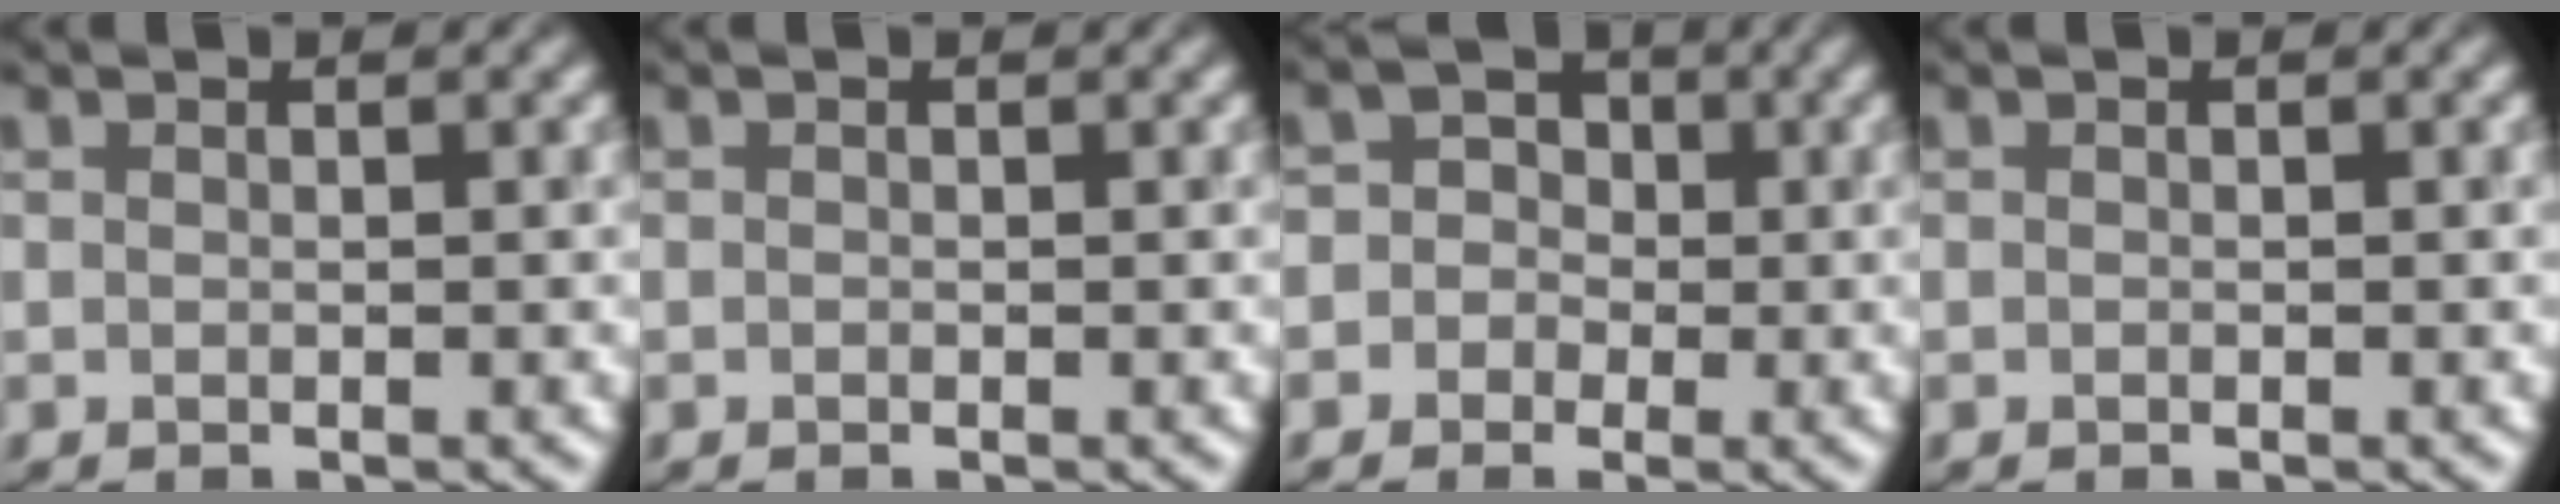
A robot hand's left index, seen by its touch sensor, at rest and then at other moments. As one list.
[{"total": 0.6, "force": [-0.3, -0.5, -0.2], "torque": [0.003, -0.006, -0.001]}, {"total": 3.0, "force": [-0.6, 2.8, 0.6], "torque": [0.029, 0.021, -0.038]}, {"total": 0.0}]